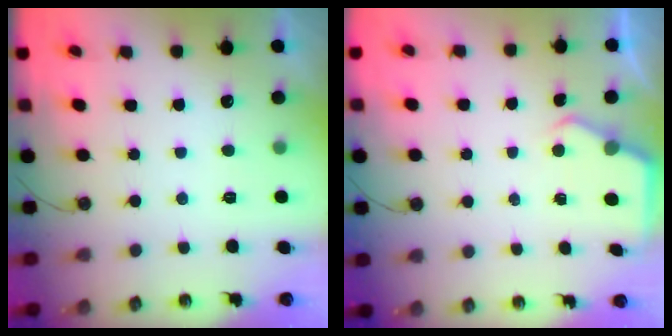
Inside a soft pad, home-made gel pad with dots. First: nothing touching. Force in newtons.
{"total": 2.6, "press": 2.5, "slide": 0.4}